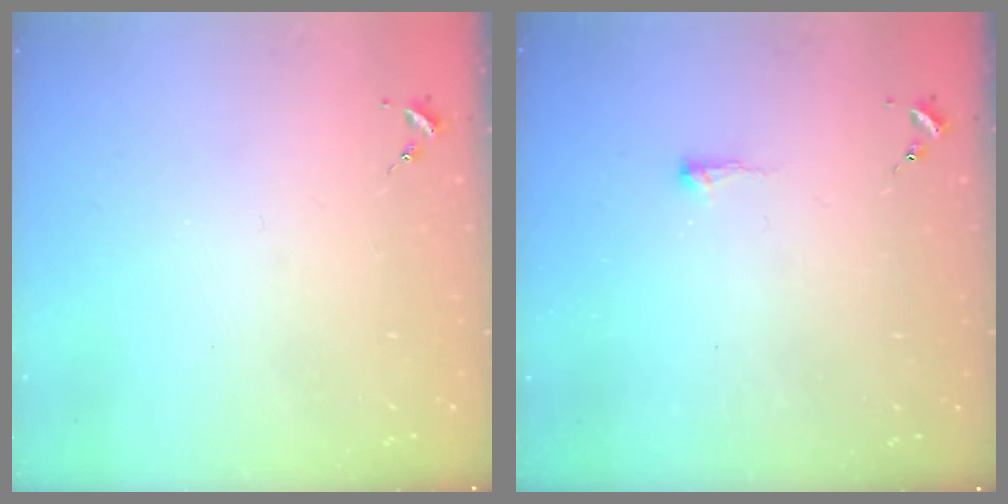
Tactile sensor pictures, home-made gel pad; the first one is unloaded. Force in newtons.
{"total": 4.2, "press": 4.1, "slide": 0.8}